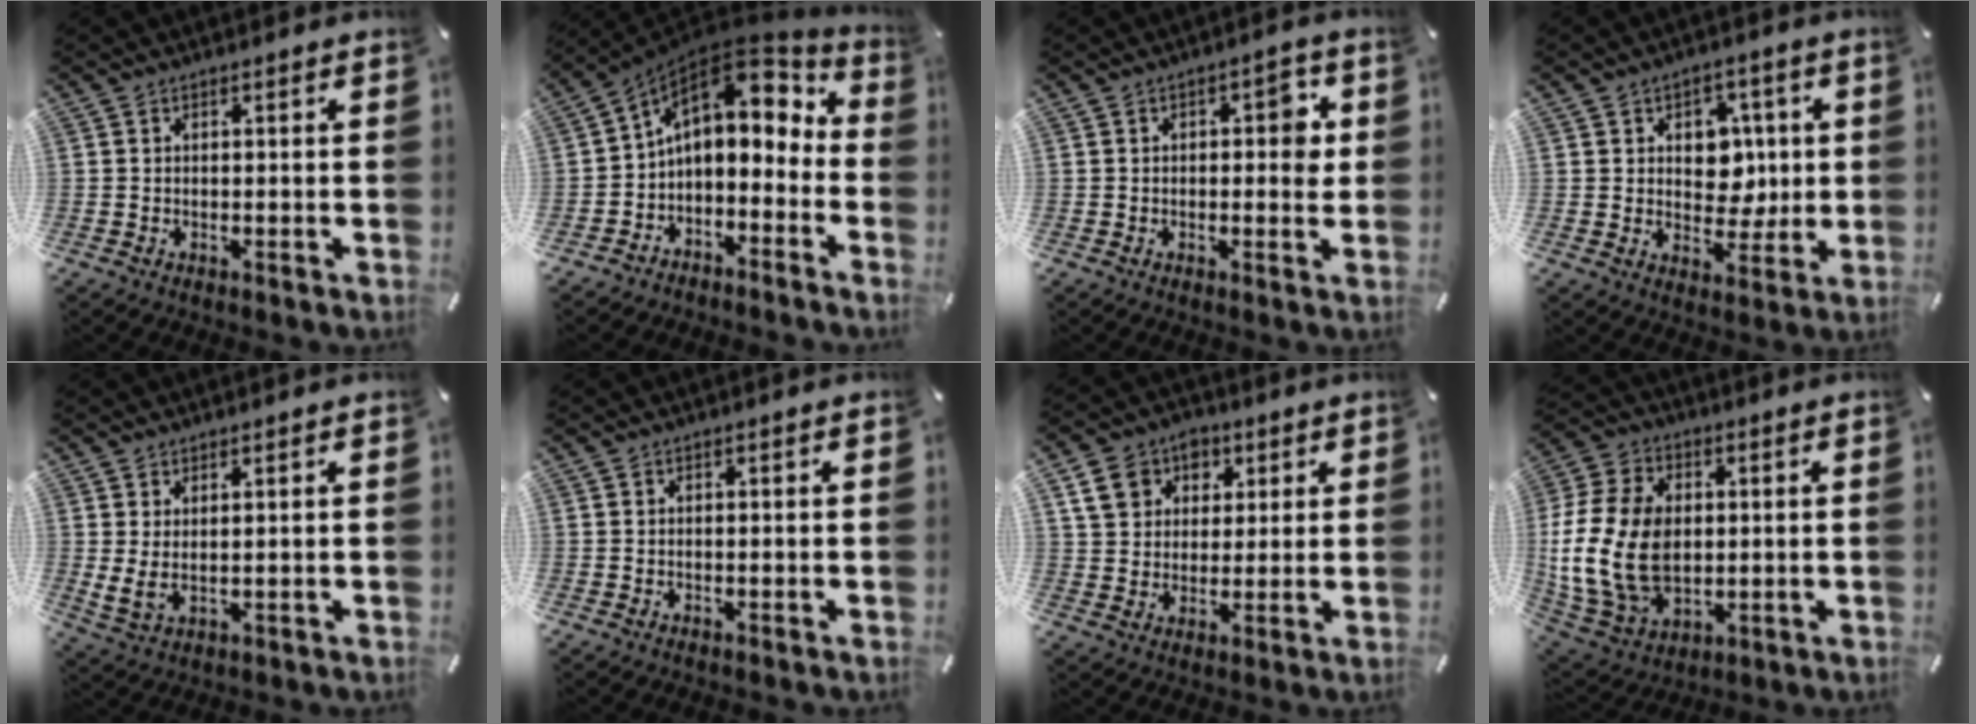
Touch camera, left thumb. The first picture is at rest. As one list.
[{"total": 12.6, "force": [3.5, 8.5, 8.6], "torque": [-0.133, -0.024, 0.058]}, {"total": 5.9, "force": [0.6, 2.9, 5.1], "torque": [-0.057, 0.000, 0.002]}, {"total": 8.2, "force": [1.4, 7.1, 3.8], "torque": [-0.046, -0.002, 0.023]}, {"total": 3.5, "force": [1.9, 1.4, 2.6], "torque": [-0.068, -0.015, 0.034]}, {"total": 0.0}, {"total": 10.2, "force": [3.7, 8.9, 3.4], "torque": [-0.055, -0.001, 0.073]}, {"total": 19.5, "force": [-0.5, 14.6, 13.0], "torque": [-0.280, 0.003, -0.007]}]